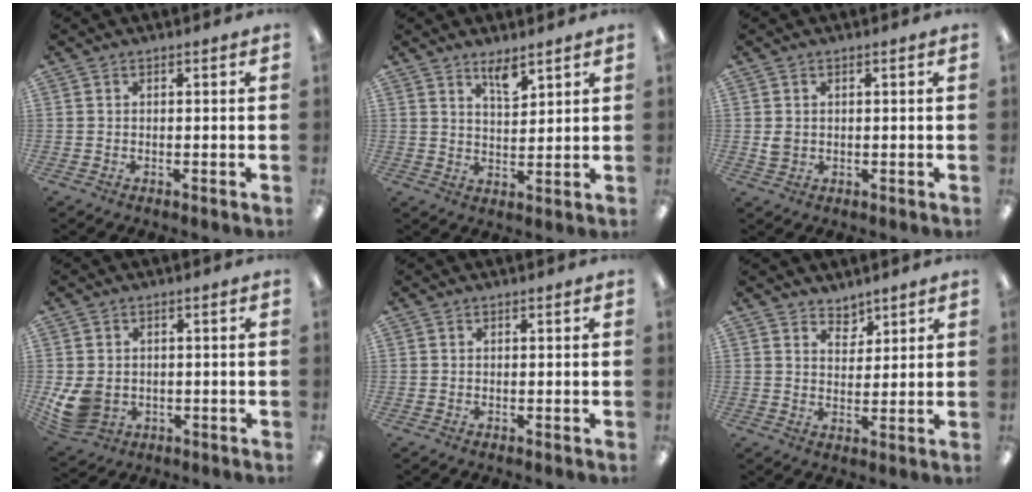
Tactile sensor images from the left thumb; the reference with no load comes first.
{"total": 5.3, "force": [4.1, 1.6, 2.8], "torque": [-0.042, -0.024, 0.069]}
{"total": 2.2, "force": [0.5, 1.8, 1.2], "torque": [-0.018, 0.002, 0.006]}
{"total": 7.5, "force": [-0.8, 5.9, 4.6], "torque": [-0.104, 0.004, -0.011]}
{"total": 0.0}
{"total": 4.2, "force": [3.7, 2.0, 0.3], "torque": [0.000, -0.023, 0.067]}